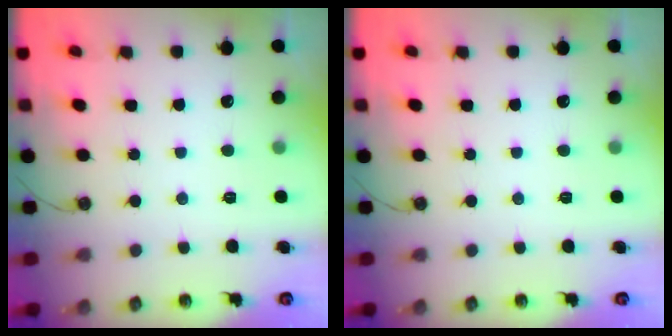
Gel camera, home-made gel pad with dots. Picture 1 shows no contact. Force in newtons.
{"total": 0.0}